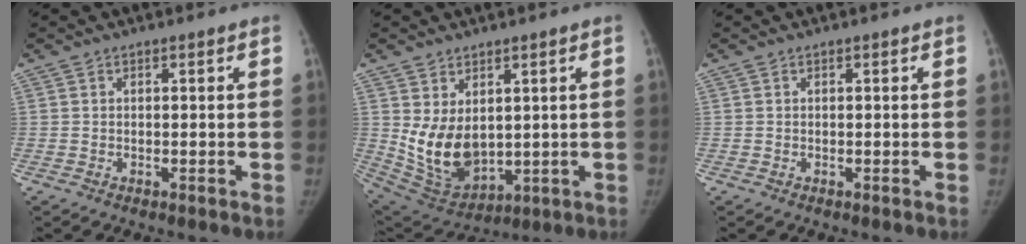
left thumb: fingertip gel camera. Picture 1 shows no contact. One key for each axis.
{"total": 11.4, "fx": 1.6, "fy": 7.6, "fz": 8.3, "tx": -0.130, "ty": -0.020, "tz": 0.061}
{"total": 0.0}